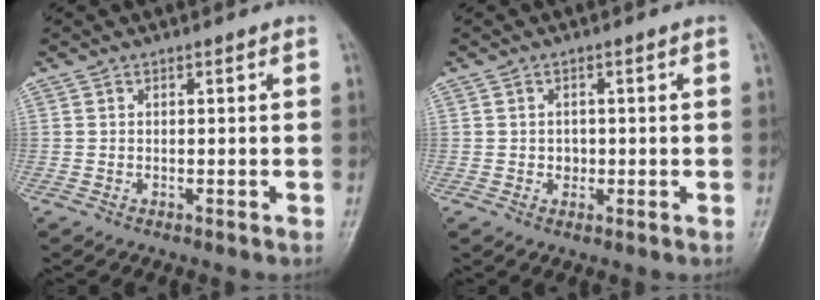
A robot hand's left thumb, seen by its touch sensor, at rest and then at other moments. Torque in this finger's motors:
{"motor_torque": [-0.51, -0.06, 0.09, -0.06, 0.00]}